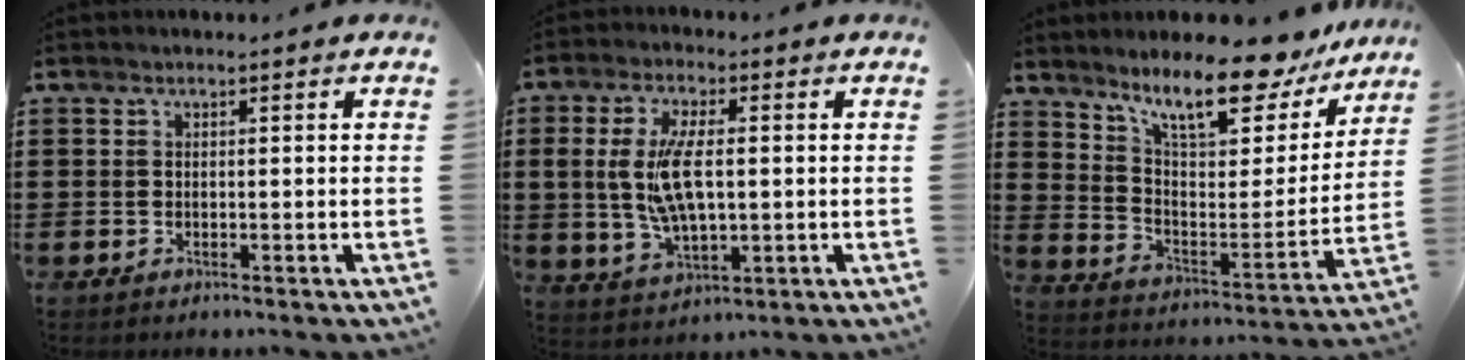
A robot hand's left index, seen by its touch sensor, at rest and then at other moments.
{"total": 9.7, "force": [0.7, 4.5, 8.6], "torque": [-0.188, 0.005, 0.008]}
{"total": 11.7, "force": [9.7, 2.1, 6.1], "torque": [-0.124, -0.067, 0.164]}